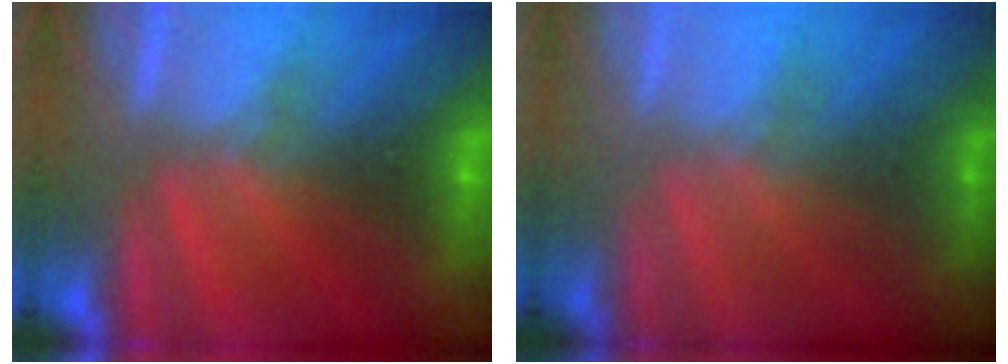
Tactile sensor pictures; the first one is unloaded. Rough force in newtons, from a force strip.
{"total": 1.4}